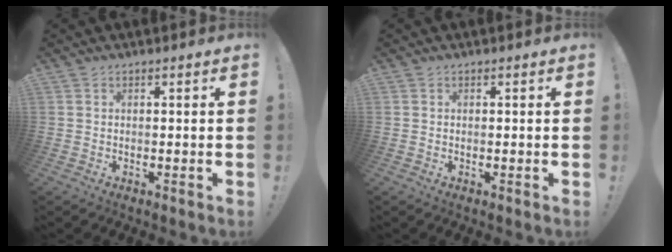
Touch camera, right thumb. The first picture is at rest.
{"total": 0.0}